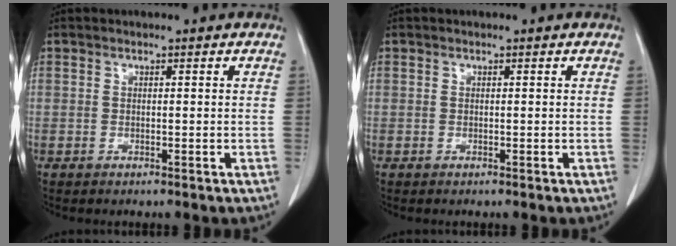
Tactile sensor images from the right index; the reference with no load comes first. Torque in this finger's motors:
{"motor_torque": [0.00, 0.00, 0.02, 0.00]}